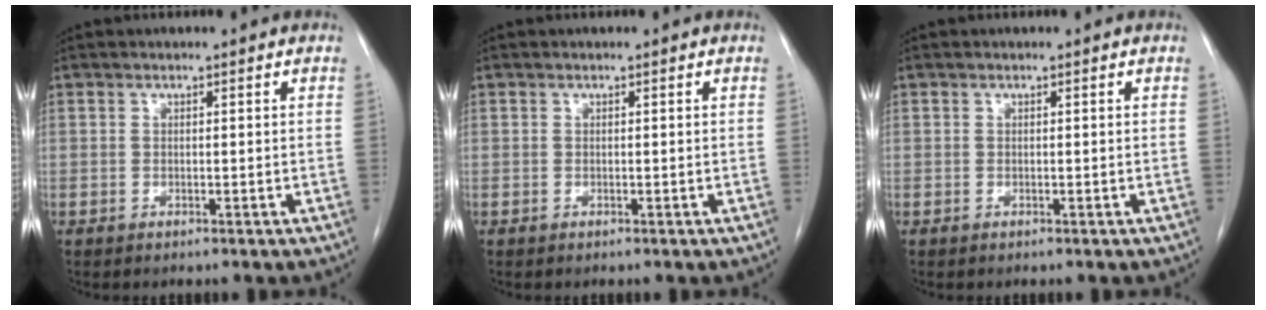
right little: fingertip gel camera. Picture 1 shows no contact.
{"total": 0.0}
{"total": 0.0}